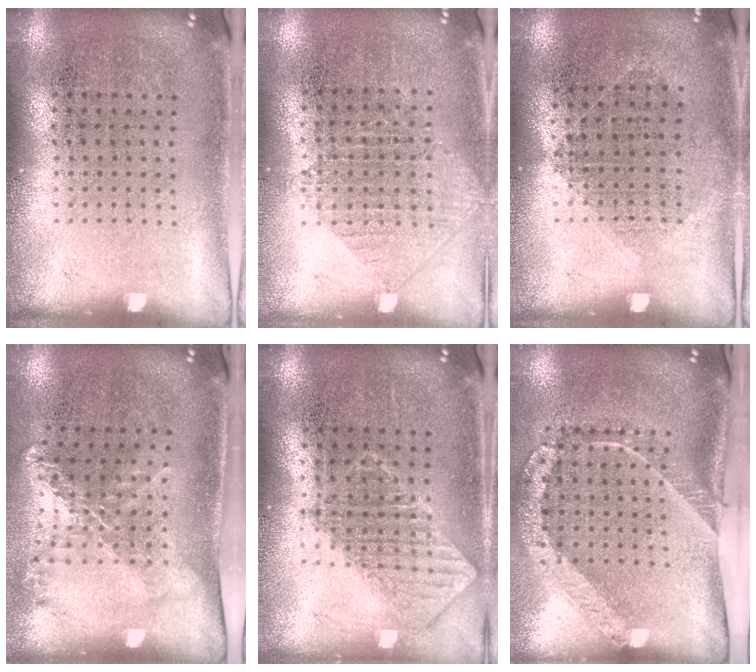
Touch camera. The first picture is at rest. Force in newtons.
{"total": 1.0, "press": 0.9, "slide": 0.2}
{"total": 1.0, "press": 0.9, "slide": 0.4}
{"total": 1.7, "press": 1.3, "slide": 1.1}
{"total": 0.9, "press": 0.8, "slide": 0.2}
{"total": 2.4, "press": 1.6, "slide": 1.8}